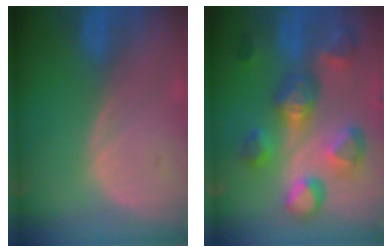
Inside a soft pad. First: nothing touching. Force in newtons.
{"total": 11.0, "press": 10.0, "slide": 4.6}